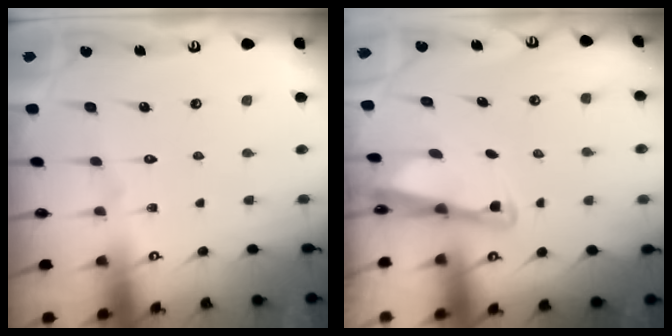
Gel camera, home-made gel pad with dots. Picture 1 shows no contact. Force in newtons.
{"total": 2.6, "press": 2.6, "slide": 0.2}